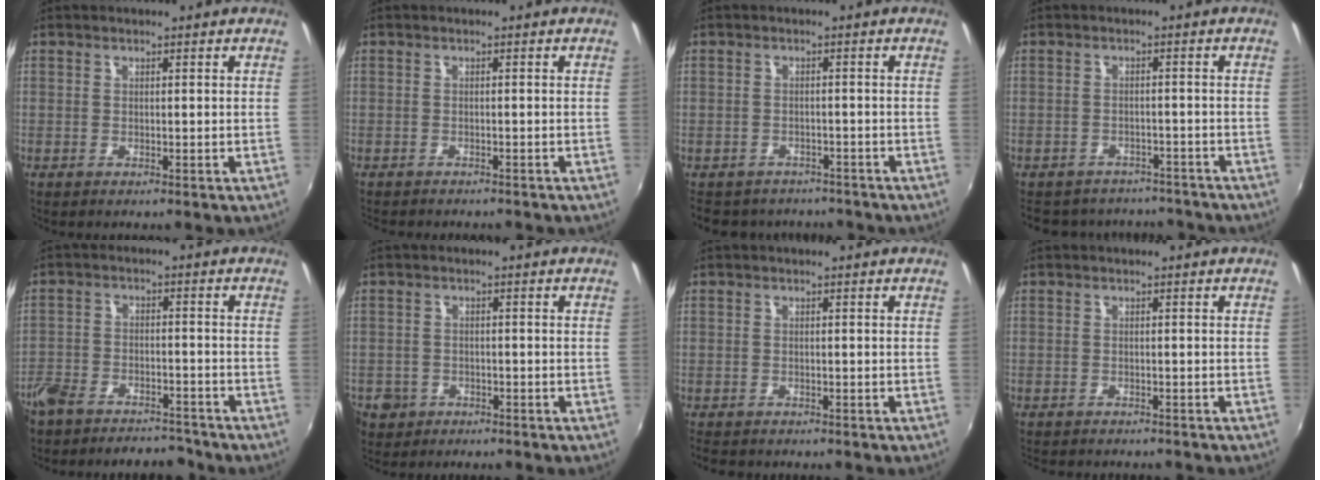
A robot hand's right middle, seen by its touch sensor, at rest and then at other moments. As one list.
[{"total": 3.7, "force": [-3.4, 1.0, 1.1], "torque": [-0.029, -0.014, -0.050]}, {"total": 7.4, "force": [-5.9, 4.2, 1.4], "torque": [-0.035, 0.012, -0.084]}, {"total": 12.9, "force": [-11.1, 5.5, 3.6], "torque": [-0.083, 0.013, -0.139]}, {"total": 11.2, "force": [-9.4, 5.0, 3.4], "torque": [-0.099, 0.005, -0.143]}, {"total": 5.7, "force": [-2.8, 4.7, 1.6], "torque": [-0.058, -0.002, -0.045]}, {"total": 2.8, "force": [-2.4, 1.4, 0.6], "torque": [-0.022, -0.010, -0.044]}, {"total": 4.4, "force": [-4.1, 1.2, 1.4], "torque": [-0.036, -0.015, -0.060]}]